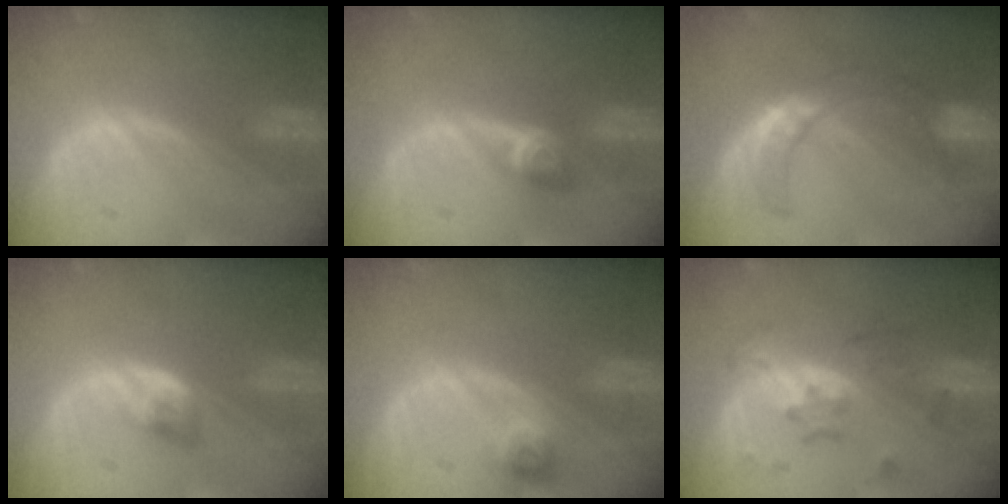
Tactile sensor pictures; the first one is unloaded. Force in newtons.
{"total": 3.0, "press": 2.6, "slide": 1.5}
{"total": 7.6, "press": 6.5, "slide": 4.0}
{"total": 2.9, "press": 2.5, "slide": 1.5}
{"total": 2.3, "press": 2.2, "slide": 0.3}
{"total": 5.9, "press": 5.9, "slide": 0.8}